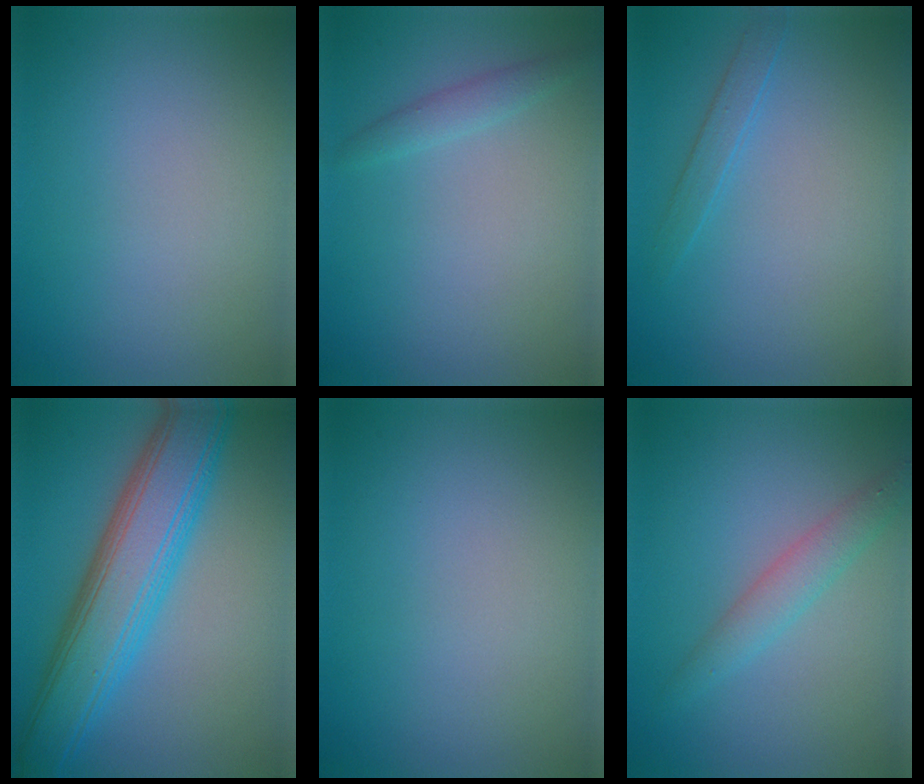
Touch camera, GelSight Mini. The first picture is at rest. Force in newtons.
{"total": 1.2, "press": 1.2, "slide": 0.0}
{"total": 1.3, "press": 1.3, "slide": 0.1}
{"total": 8.9, "press": 8.9, "slide": 0.0}
{"total": 0.0}
{"total": 2.3, "press": 2.3, "slide": 0.1}